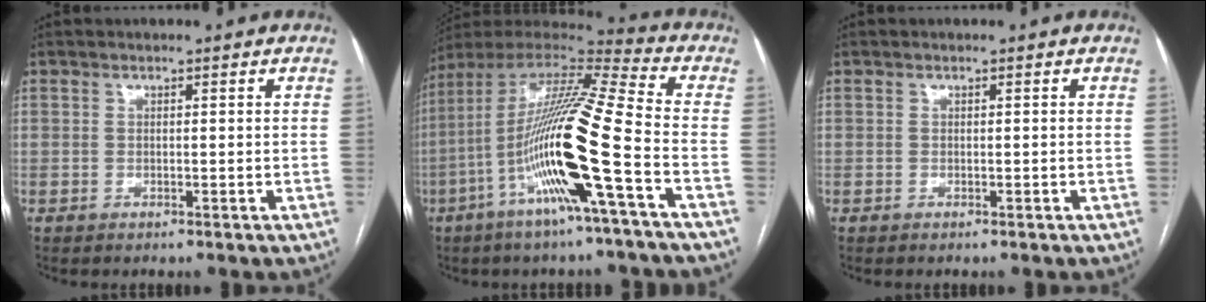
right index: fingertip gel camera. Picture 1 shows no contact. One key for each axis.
{"total": 20.1, "fx": -6.2, "fy": -0.1, "fz": 19.1, "tx": -0.383, "ty": -0.011, "tz": -0.128}
{"total": 0.0}